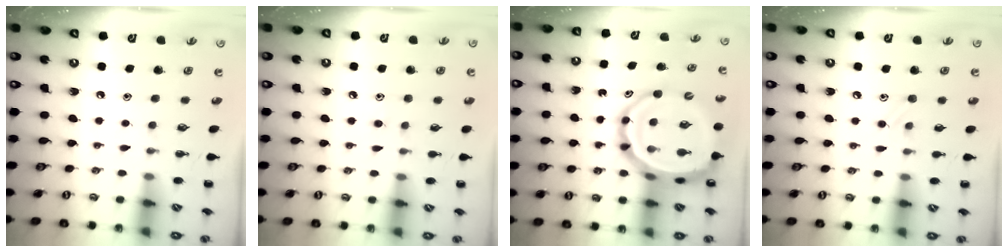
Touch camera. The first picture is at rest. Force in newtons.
{"total": 6.0, "press": 5.7, "slide": 2.0}
{"total": 16.7, "press": 16.0, "slide": 4.6}
{"total": 5.9, "press": 5.6, "slide": 2.0}